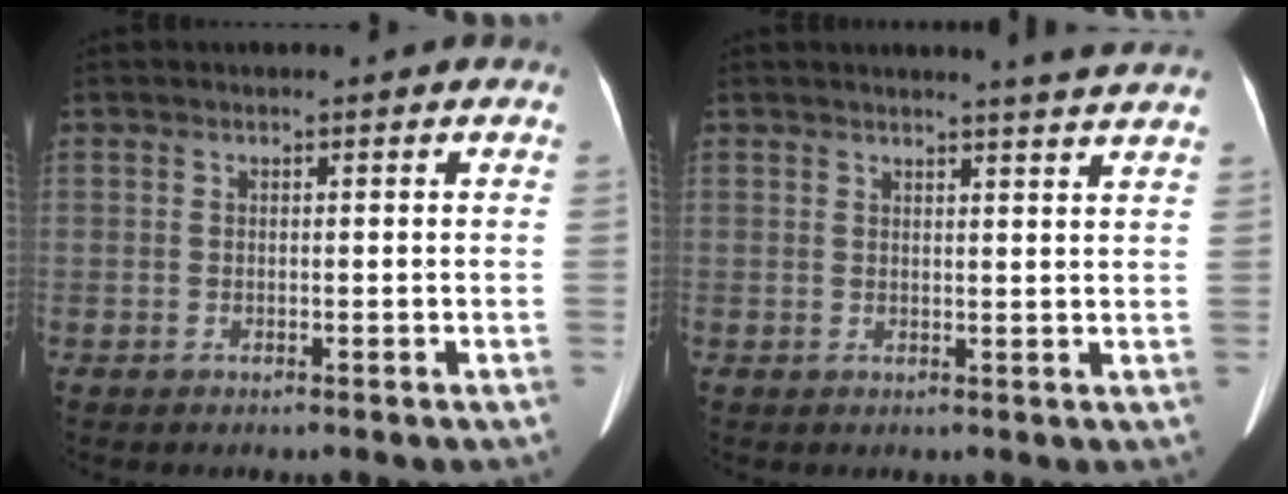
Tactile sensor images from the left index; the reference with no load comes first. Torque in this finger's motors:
{"motor_torque": [0.43, -1.05, 0.01, 0.06]}